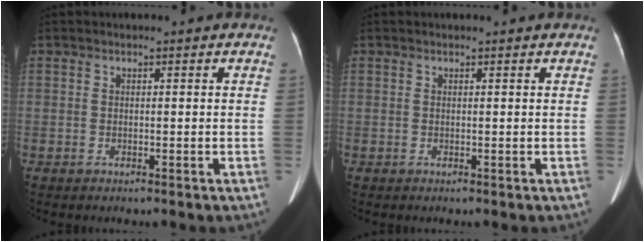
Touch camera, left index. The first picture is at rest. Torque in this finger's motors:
{"motor_torque": [-0.15, -0.04, -0.07, 0.00]}